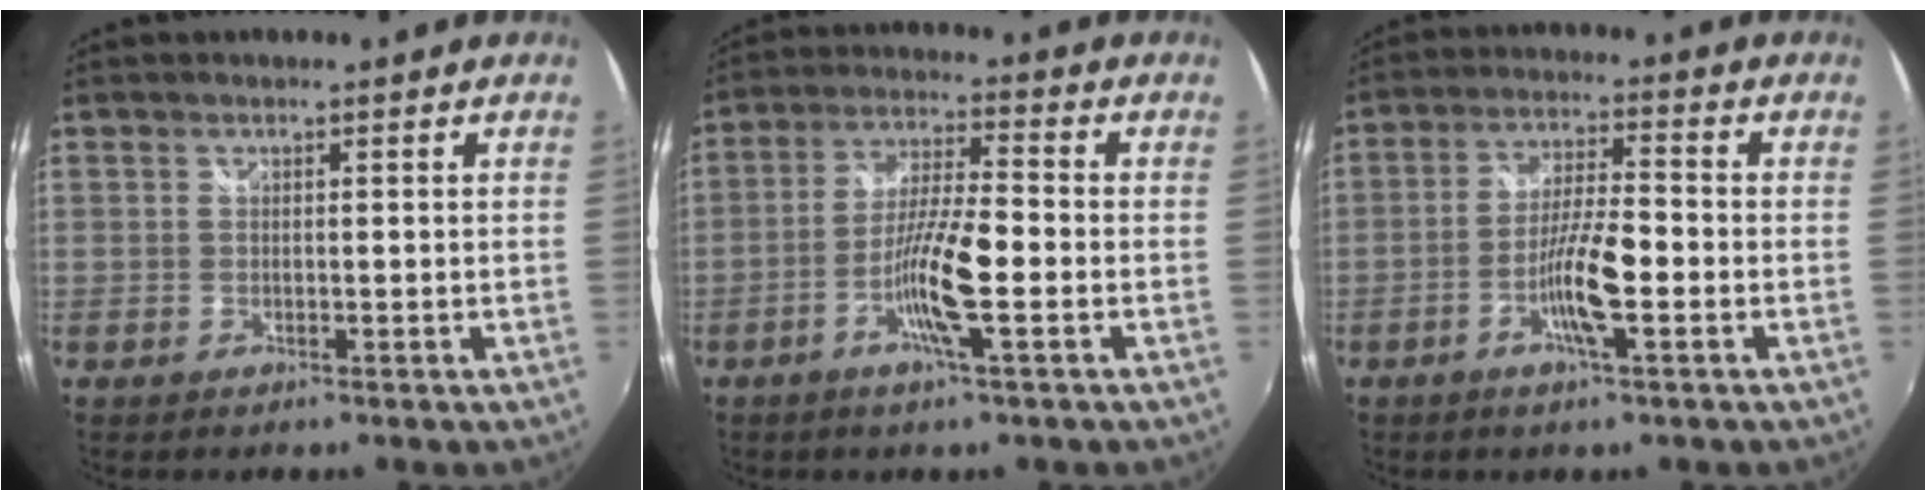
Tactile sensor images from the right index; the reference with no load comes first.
{"total": 9.4, "force": [-3.4, 0.7, 8.8], "torque": [-0.175, -0.002, -0.066]}
{"total": 8.3, "force": [-3.1, 1.0, 7.6], "torque": [-0.147, -0.002, -0.058]}